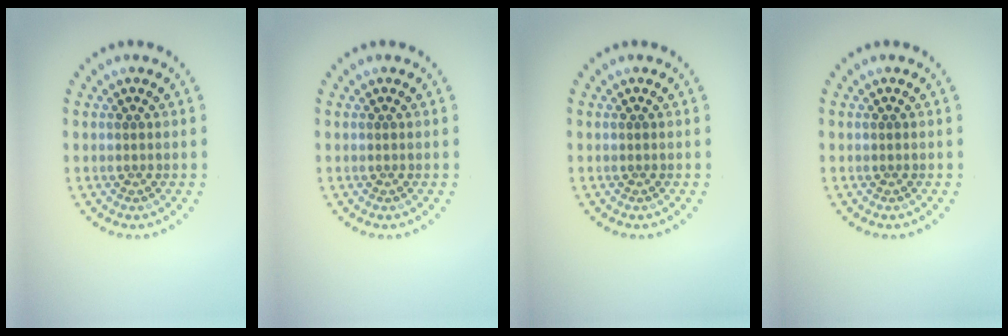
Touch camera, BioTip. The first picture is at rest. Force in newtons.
{"total": 0.0}
{"total": 0.0}
{"total": 0.0}